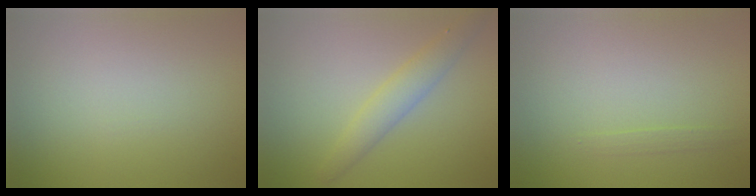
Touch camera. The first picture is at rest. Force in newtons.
{"total": 2.8, "press": 2.8, "slide": 0.1}
{"total": 0.6, "press": 0.6, "slide": 0.1}